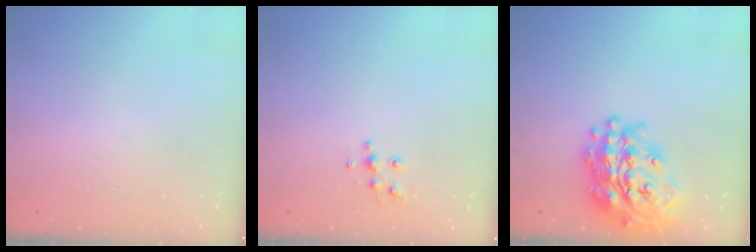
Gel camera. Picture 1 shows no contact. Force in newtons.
{"total": 6.6, "press": 6.5, "slide": 0.3}
{"total": 25.9, "press": 25.8, "slide": 2.3}